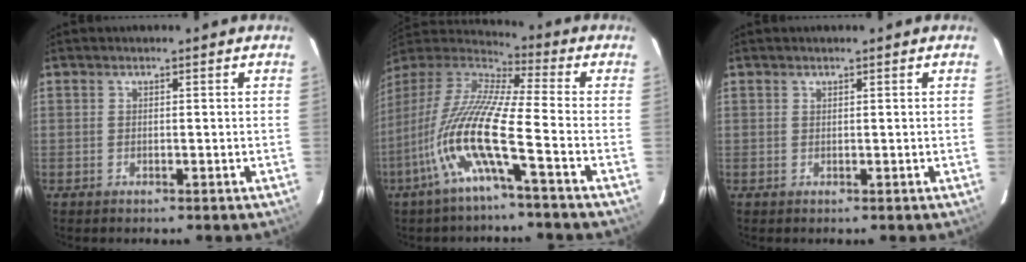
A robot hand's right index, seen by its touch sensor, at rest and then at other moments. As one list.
[{"total": 15.6, "force": [-6.1, 1.2, 14.3], "torque": [-0.270, -0.015, -0.129]}, {"total": 0.0}]